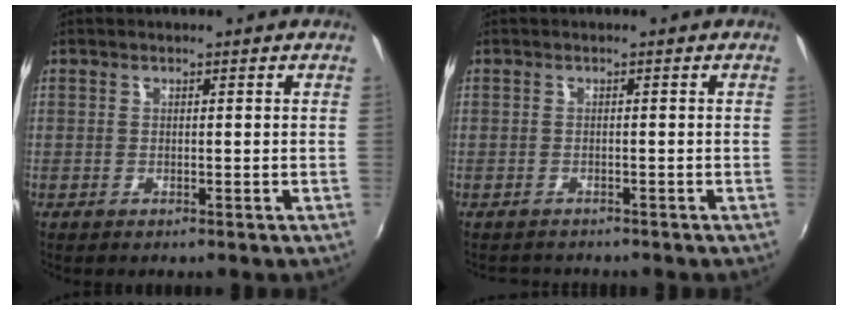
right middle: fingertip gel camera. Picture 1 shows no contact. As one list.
[{"total": 2.4, "force": [-2.2, 0.8, 0.3], "torque": [-0.011, -0.012, -0.036]}]